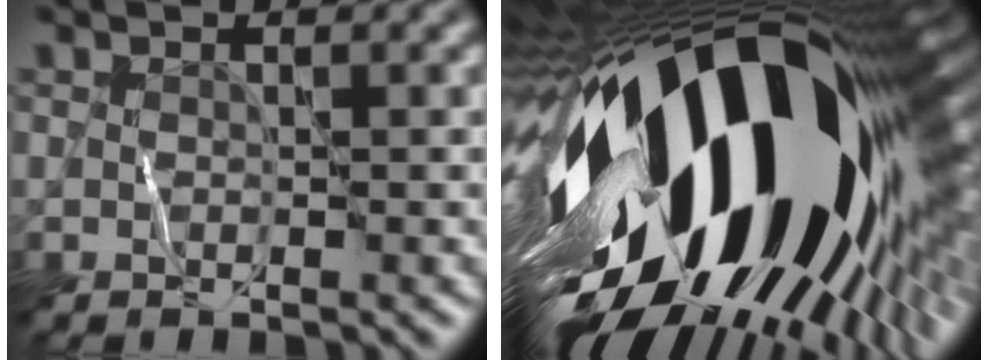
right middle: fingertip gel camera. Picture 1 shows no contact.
{"total": 21.9, "force": [-2.3, 10.6, 19.0], "torque": [-0.327, -0.066, -0.041]}